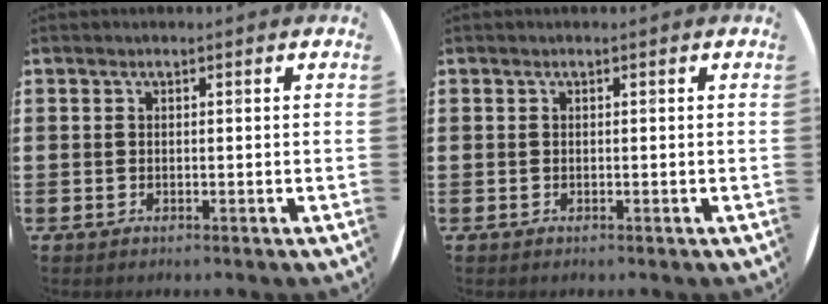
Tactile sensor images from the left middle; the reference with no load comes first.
{"total": 0.0}